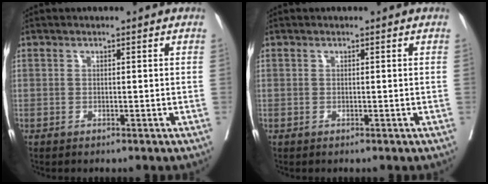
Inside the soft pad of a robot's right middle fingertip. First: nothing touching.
{"total": 0.0}